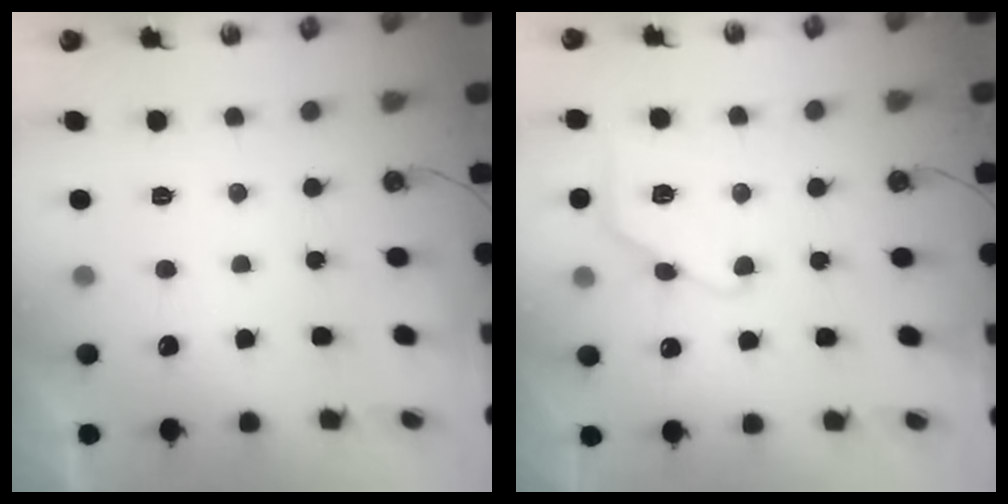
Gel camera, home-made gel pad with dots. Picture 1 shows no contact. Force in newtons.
{"total": 10.9, "press": 10.9, "slide": 0.4}